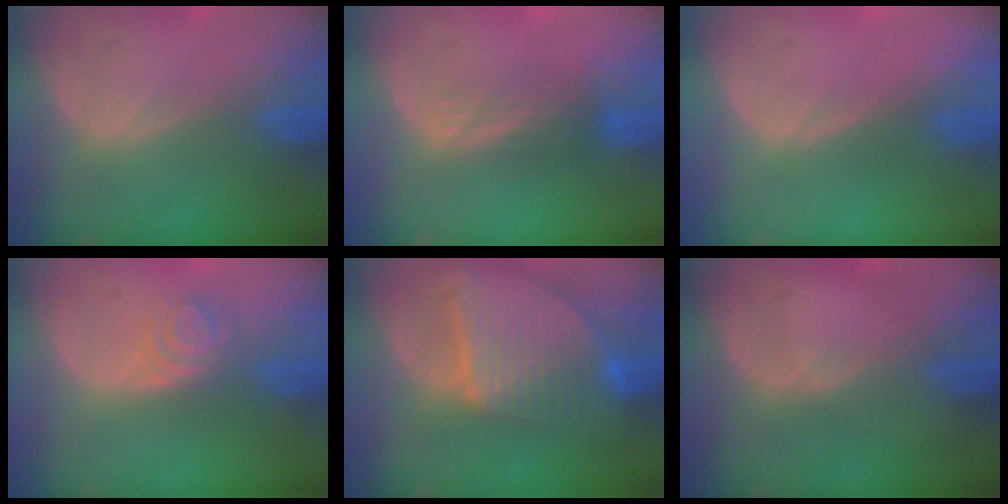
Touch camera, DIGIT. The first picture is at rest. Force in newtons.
{"total": 3.5, "press": 3.0, "slide": 1.9}
{"total": 0.0}
{"total": 4.2, "press": 3.7, "slide": 2.0}
{"total": 9.6, "press": 8.3, "slide": 4.8}
{"total": 1.1, "press": 0.8, "slide": 0.8}